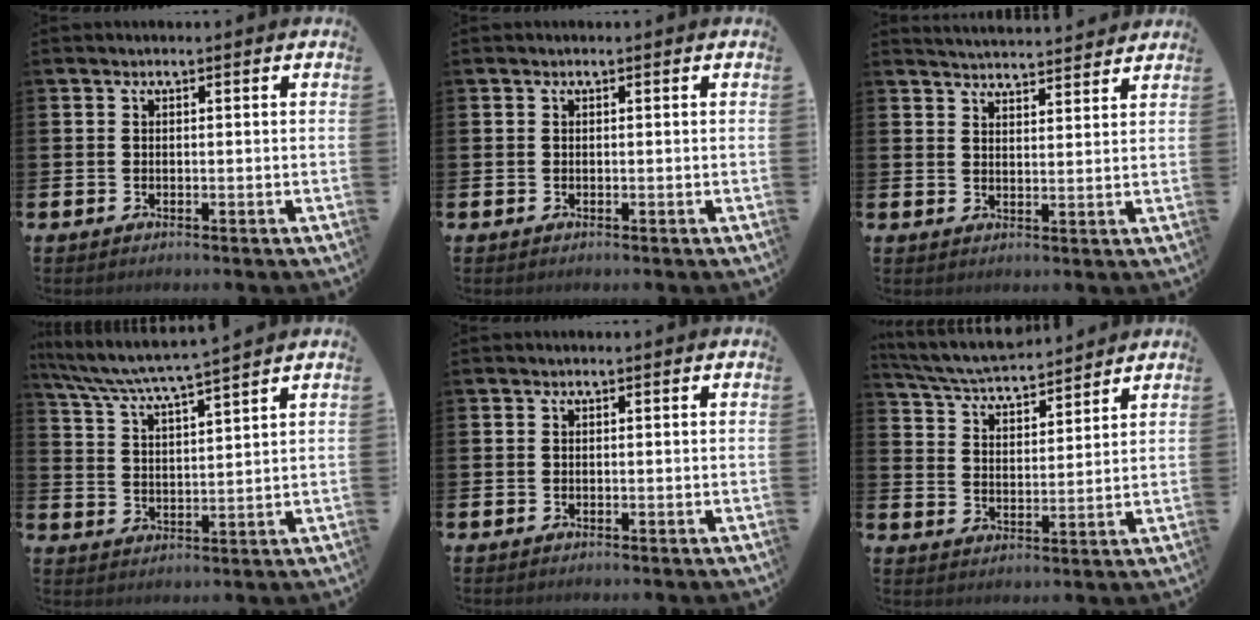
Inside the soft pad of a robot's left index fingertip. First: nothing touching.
{"total": 0.0}
{"total": 4.3, "force": [4.3, 0.1, -0.1], "torque": [-0.005, -0.029, 0.077]}
{"total": 5.6, "force": [5.4, -0.4, 1.6], "torque": [-0.055, -0.037, 0.091]}
{"total": 0.0}
{"total": 5.6, "force": [5.5, 0.6, 1.1], "torque": [-0.052, -0.036, 0.095]}